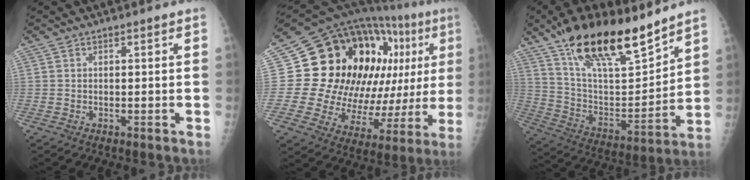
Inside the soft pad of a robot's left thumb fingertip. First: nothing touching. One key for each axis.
{"total": 29.6, "fx": 7.3, "fy": 15.1, "fz": 24.4, "tx": -0.313, "ty": 0.011, "tz": 0.123}
{"total": 23.0, "fx": 16.7, "fy": 6.7, "fz": 14.2, "tx": -0.214, "ty": -0.068, "tz": 0.299}